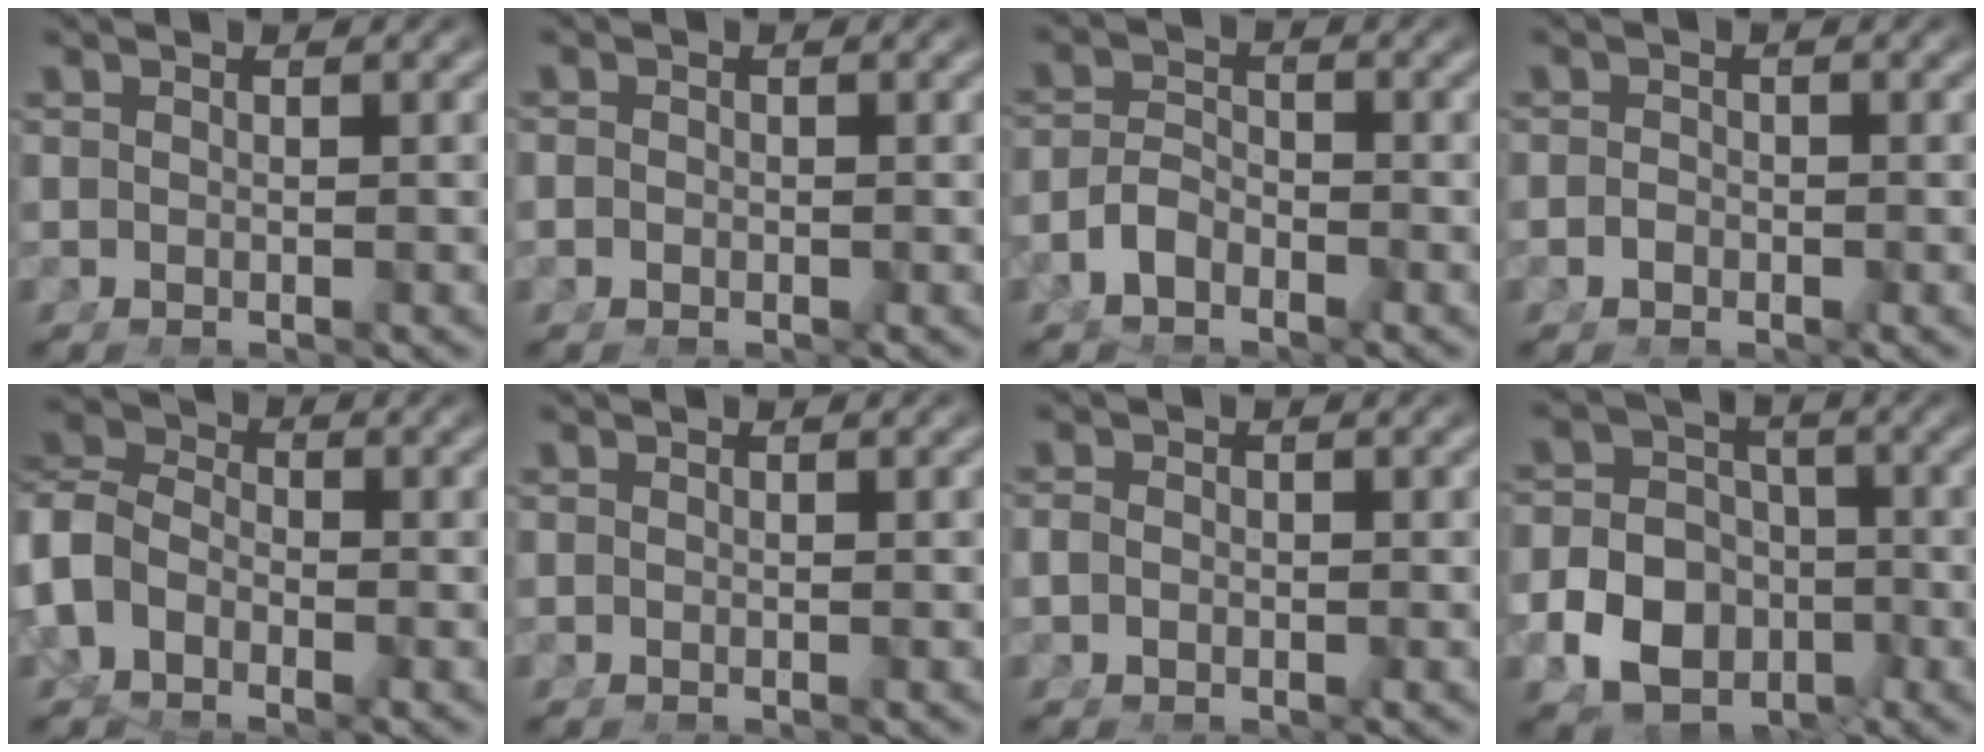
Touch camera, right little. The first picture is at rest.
{"total": 0.7, "force": [-0.6, 0.2, 0.4], "torque": [-0.012, -0.009, -0.006]}
{"total": 3.2, "force": [-2.0, 2.0, 1.6], "torque": [-0.028, -0.007, -0.031]}
{"total": 0.9, "force": [-0.9, -0.1, 0.2], "torque": [-0.005, -0.010, -0.009]}
{"total": 7.4, "force": [-1.1, 6.5, 3.5], "torque": [-0.090, -0.019, -0.022]}
{"total": 0.0}
{"total": 0.8, "force": [-0.5, 0.2, 0.6], "torque": [-0.013, -0.007, -0.003]}
{"total": 12.3, "force": [-4.1, 10.7, 4.5], "torque": [-0.102, -0.048, -0.068]}